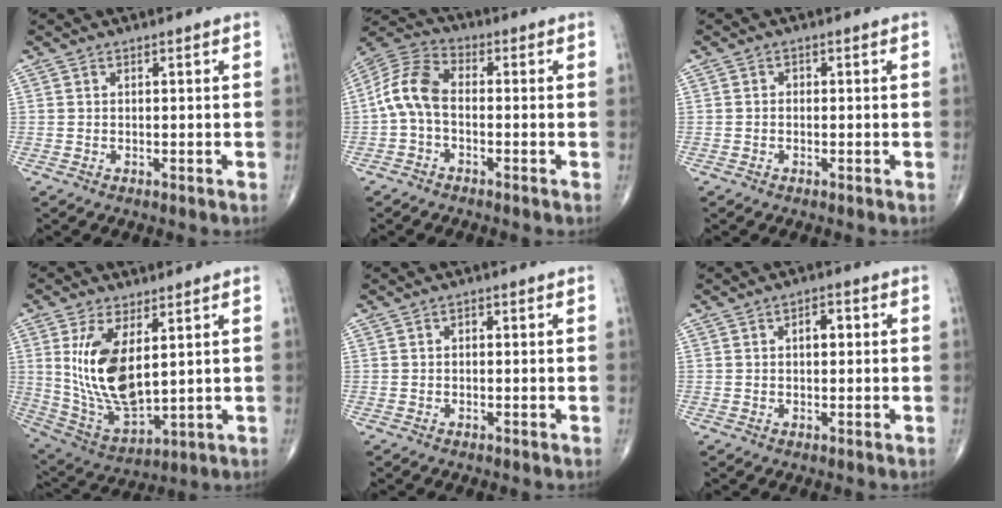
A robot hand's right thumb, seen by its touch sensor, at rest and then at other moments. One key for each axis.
{"total": 8.8, "fx": -1.3, "fy": 5.1, "fz": 7.0, "tx": -0.145, "ty": 0.028, "tz": -0.038}
{"total": 0.8, "fx": -0.2, "fy": 0.7, "fz": 0.4, "tx": -0.001, "ty": 0.003, "tz": -0.008}
{"total": 15.0, "fx": 3.4, "fy": 7.1, "fz": 12.8, "tx": -0.241, "ty": -0.023, "tz": 0.086}
{"total": 1.0, "fx": 0.1, "fy": 0.7, "fz": 0.8, "tx": -0.005, "ty": 0.003, "tz": -0.004}
{"total": 3.2, "fx": 0.5, "fy": 1.8, "fz": 2.6, "tx": -0.030, "ty": 0.008, "tz": 0.004}